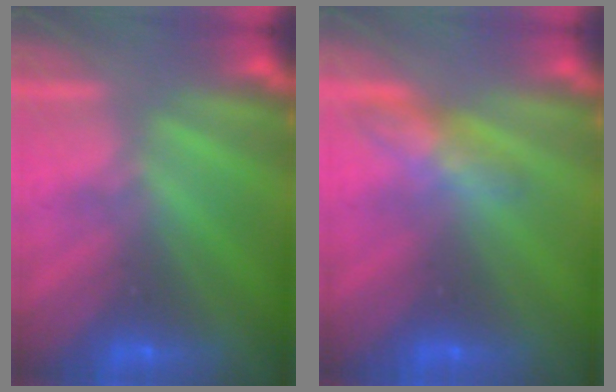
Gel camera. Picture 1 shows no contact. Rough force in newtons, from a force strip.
{"total": 2.7}